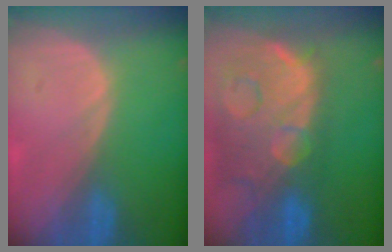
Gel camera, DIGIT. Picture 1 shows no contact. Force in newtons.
{"total": 14.8, "press": 12.0, "slide": 8.7}